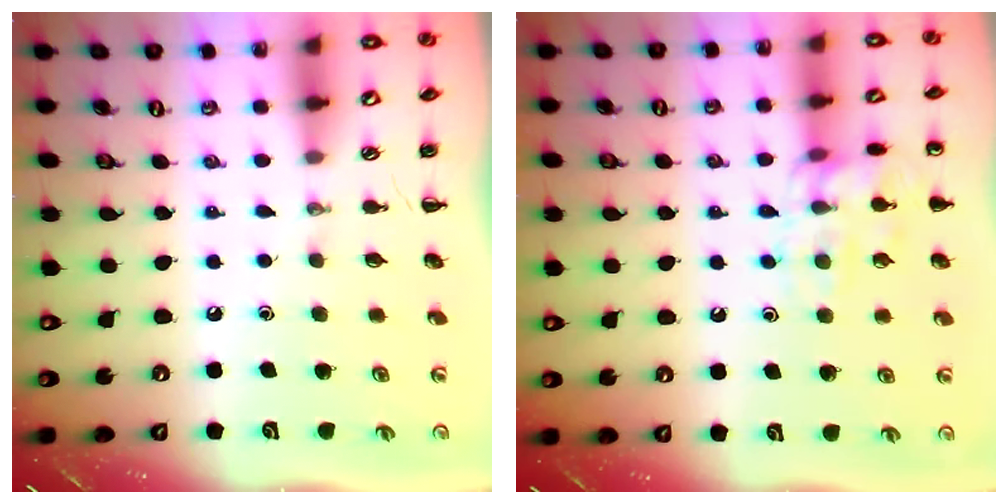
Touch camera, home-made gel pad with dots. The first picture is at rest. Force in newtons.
{"total": 11.5, "press": 11.4, "slide": 0.6}